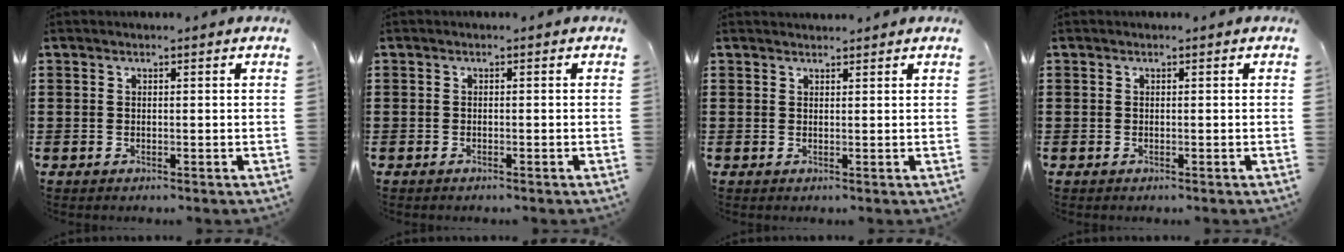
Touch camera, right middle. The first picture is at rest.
{"total": 0.0}
{"total": 1.2, "force": [1.2, 0.0, 0.0], "torque": [-0.002, -0.003, 0.024]}
{"total": 0.0}